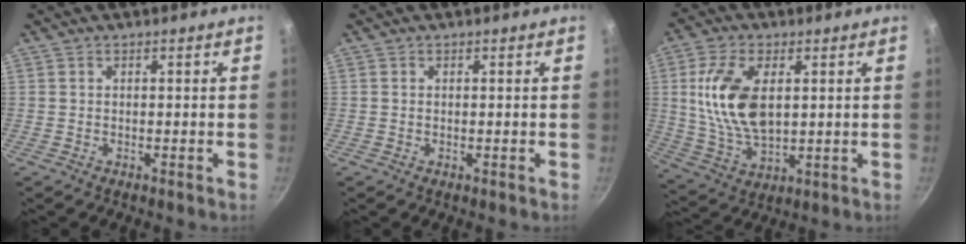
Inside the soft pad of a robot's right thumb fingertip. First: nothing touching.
{"total": 0.0}
{"total": 14.4, "force": [2.8, 7.9, 11.7], "torque": [-0.218, -0.014, 0.062]}